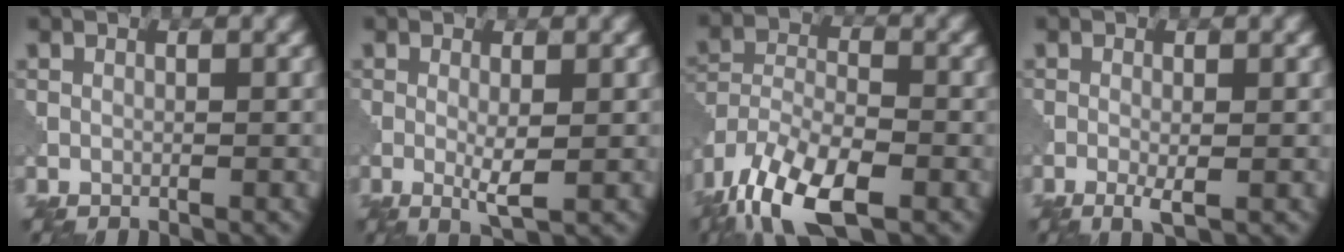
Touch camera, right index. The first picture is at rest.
{"total": 2.4, "force": [-0.1, 0.3, 2.3], "torque": [-0.044, -0.006, -0.001]}
{"total": 10.7, "force": [-7.3, 4.1, 6.6], "torque": [-0.133, -0.022, -0.142]}
{"total": 1.7, "force": [-0.6, 0.3, 1.5], "torque": [-0.031, -0.004, -0.014]}